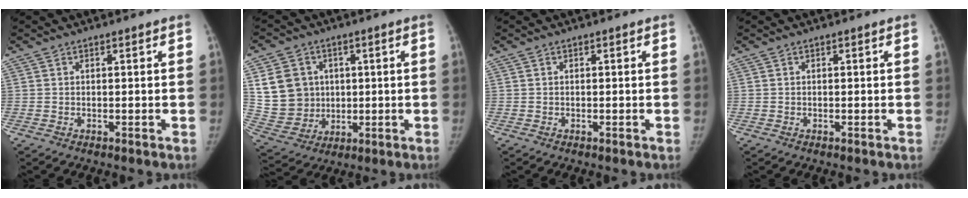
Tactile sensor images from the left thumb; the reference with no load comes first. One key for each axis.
{"total": 12.5, "fx": 2.6, "fy": 11.1, "fz": 5.1, "tx": -0.066, "ty": -0.006, "tz": 0.066}
{"total": 0.0}
{"total": 0.0}